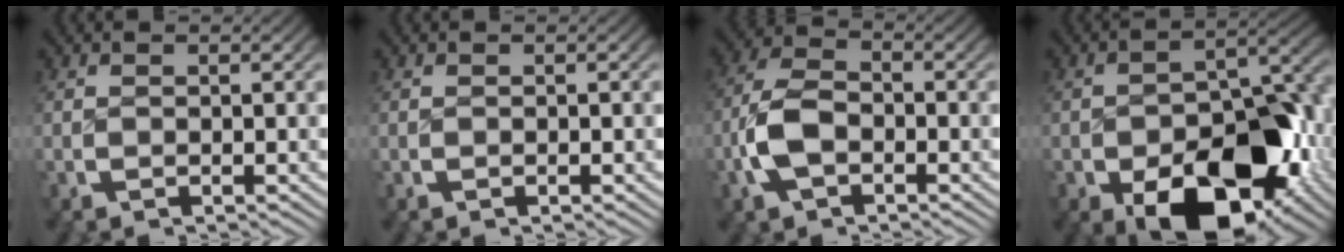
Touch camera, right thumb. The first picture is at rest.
{"total": 0.0}
{"total": 5.1, "force": [-1.4, 3.4, 3.6], "torque": [-0.092, -0.014, -0.021]}
{"total": 15.7, "force": [-4.5, 9.0, 12.1], "torque": [-0.197, -0.059, -0.037]}